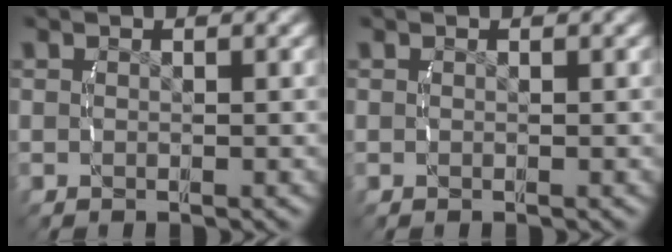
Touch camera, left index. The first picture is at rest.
{"total": 0.0}